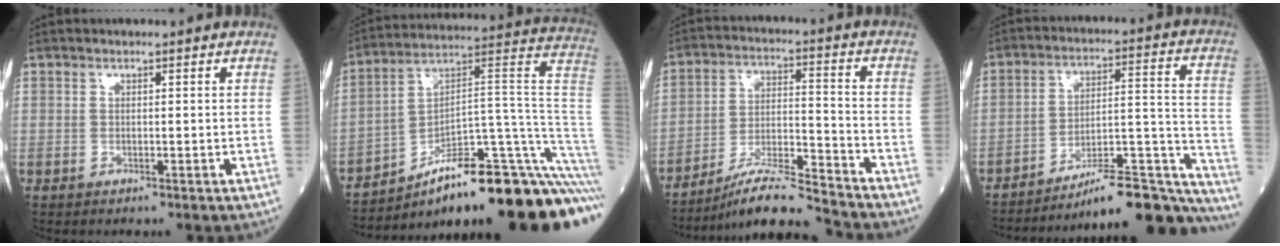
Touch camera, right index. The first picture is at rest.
{"total": 28.1, "force": [-20.2, 3.0, 19.3], "torque": [-0.161, 0.034, -0.294]}
{"total": 10.7, "force": [-9.9, -0.8, 3.9], "torque": [-0.067, 0.008, -0.176]}
{"total": 22.9, "force": [-20.9, 1.8, 9.2], "torque": [-0.056, 0.038, -0.295]}